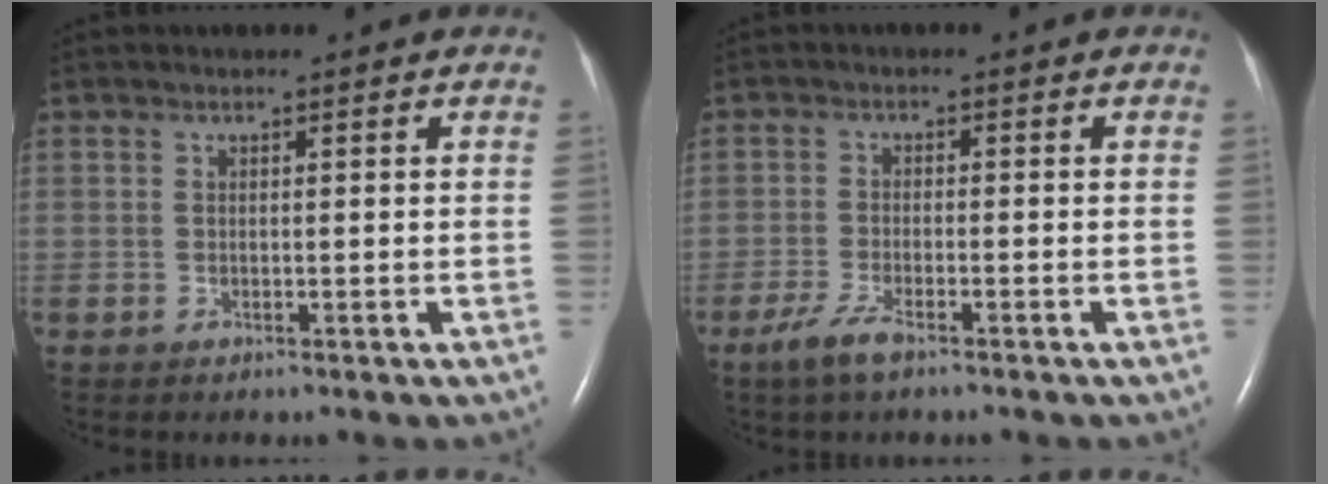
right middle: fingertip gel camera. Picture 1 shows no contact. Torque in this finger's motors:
{"motor_torque": [0.49, -0.43, 0.14, 0.03]}